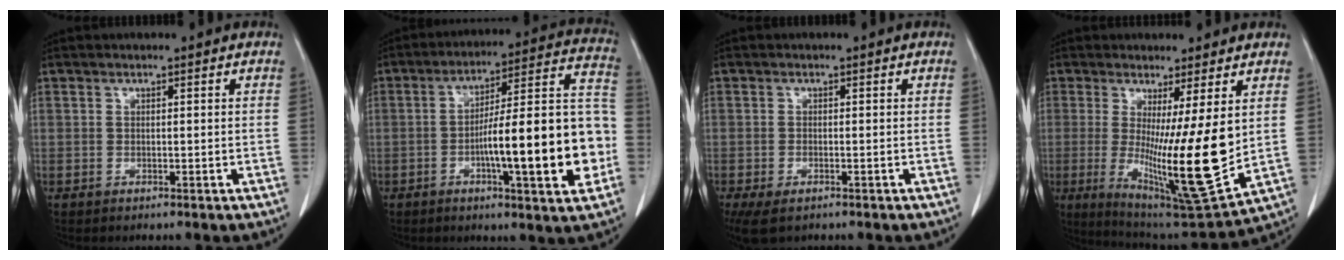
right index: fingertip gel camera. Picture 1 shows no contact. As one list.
[{"total": 19.8, "force": [-4.4, 2.5, 19.1], "torque": [-0.247, 0.027, -0.062]}, {"total": 3.8, "force": [-2.4, 1.6, 2.5], "torque": [-0.049, -0.012, -0.036]}, {"total": 16.5, "force": [0.1, 0.9, 16.4], "torque": [-0.291, -0.048, 0.012]}]